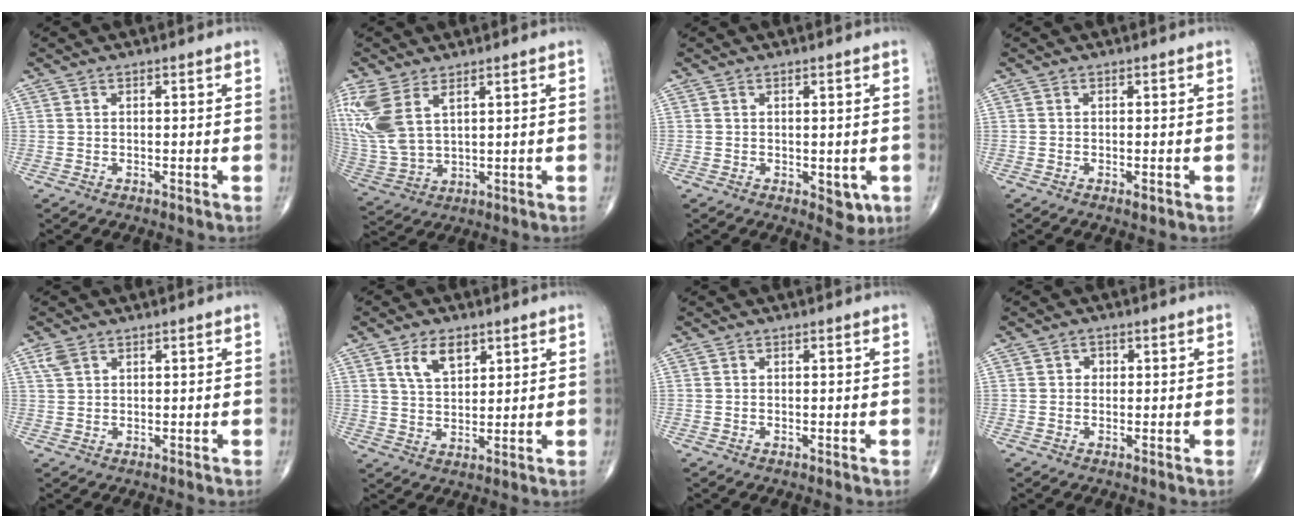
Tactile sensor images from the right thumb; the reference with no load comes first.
{"total": 12.9, "force": [5.6, 6.8, 9.4], "torque": [-0.231, -0.011, 0.128]}
{"total": 3.5, "force": [-0.7, 2.1, 2.7], "torque": [-0.015, -0.005, -0.001]}
{"total": 0.9, "force": [-0.3, 0.3, 0.8], "torque": [-0.013, -0.004, -0.004]}
{"total": 2.3, "force": [1.4, 1.3, 1.2], "torque": [-0.024, 0.003, 0.033]}
{"total": 6.6, "force": [3.4, 3.7, 4.2], "torque": [-0.062, -0.019, 0.067]}
{"total": 0.0}
{"total": 1.5, "force": [0.2, 1.3, 0.6], "torque": [0.000, 0.003, 0.000]}